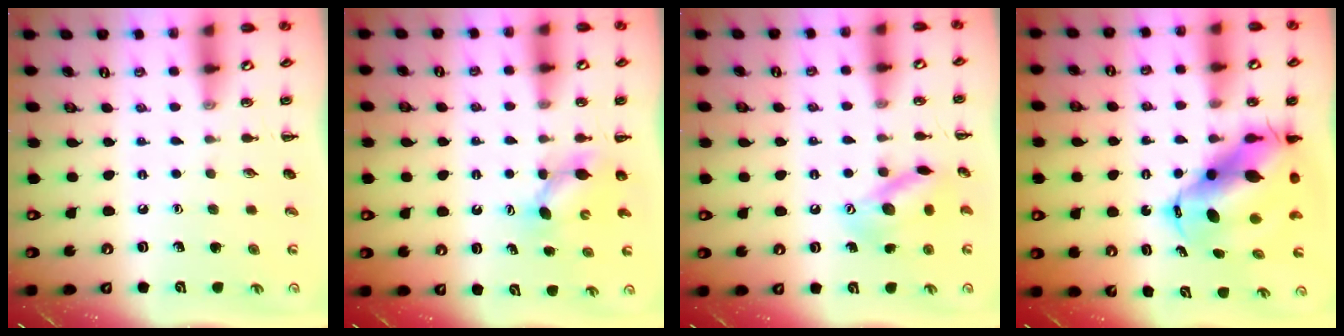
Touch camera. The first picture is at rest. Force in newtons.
{"total": 5.1, "press": 5.1, "slide": 0.6}
{"total": 13.1, "press": 13.1, "slide": 0.6}
{"total": 12.7, "press": 12.3, "slide": 3.4}